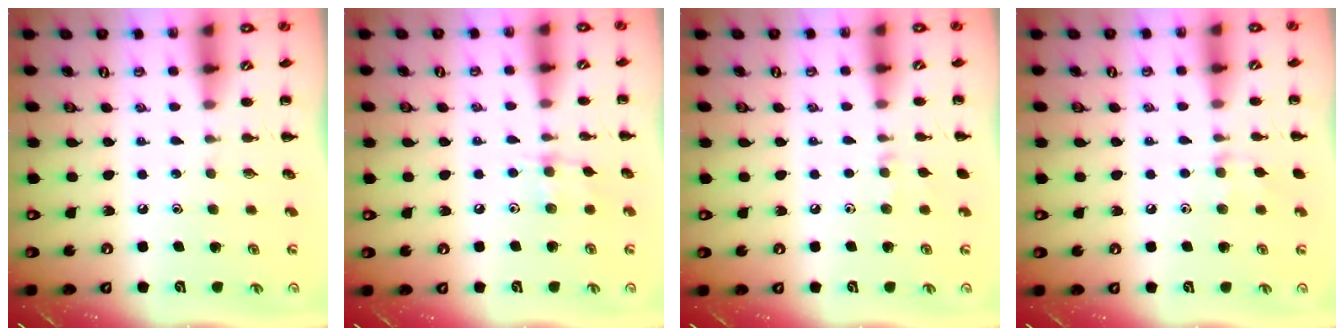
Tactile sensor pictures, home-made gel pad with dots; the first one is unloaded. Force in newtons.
{"total": 6.8, "press": 6.8, "slide": 0.8}
{"total": 5.3, "press": 5.0, "slide": 1.7}
{"total": 6.6, "press": 6.4, "slide": 1.7}